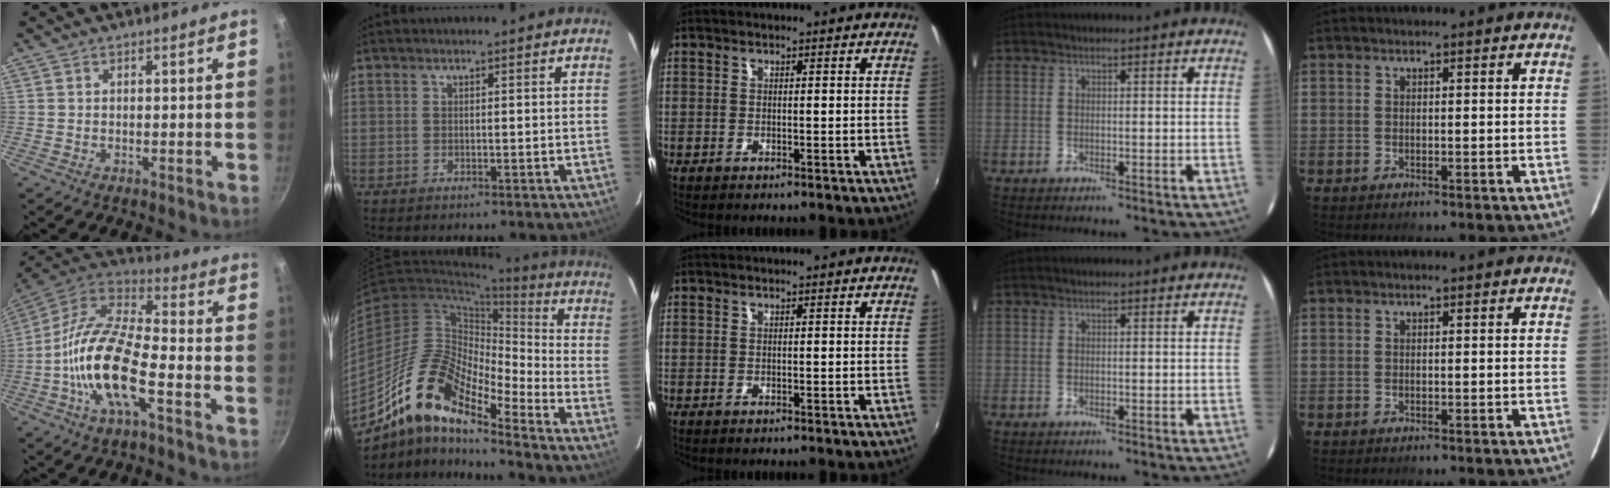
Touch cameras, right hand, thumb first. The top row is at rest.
{"thumb": {"total": 18.2, "force": [-5.8, 6.9, 15.8], "torque": [-0.302, 0.043, -0.132]}, "index": {"total": 16.6, "force": [-12.0, 4.4, 10.6], "torque": [-0.178, -0.004, -0.241]}}